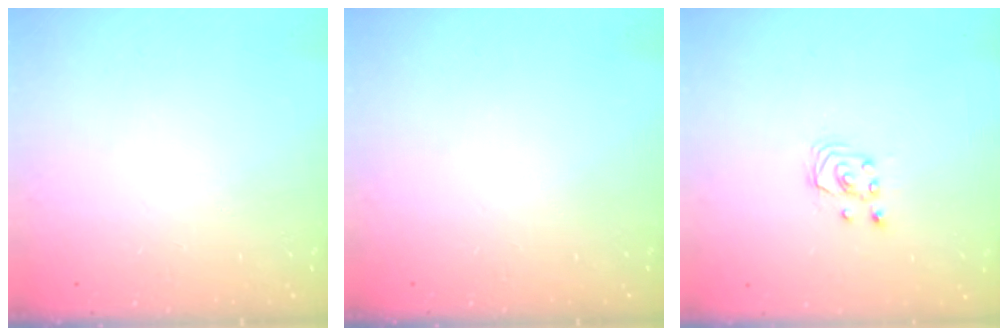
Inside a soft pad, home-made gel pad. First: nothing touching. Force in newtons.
{"total": 0.0}
{"total": 2.6, "press": 2.6, "slide": 0.3}